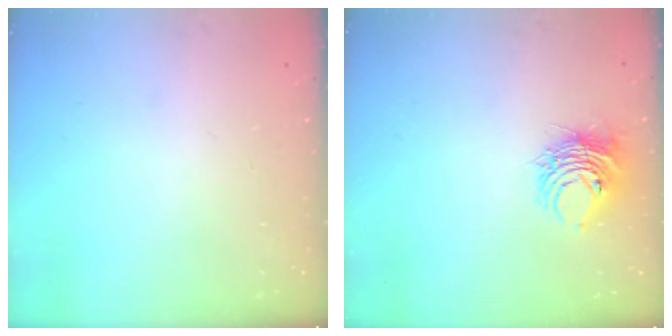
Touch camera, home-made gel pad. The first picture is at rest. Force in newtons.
{"total": 8.2, "press": 8.2, "slide": 1.0}